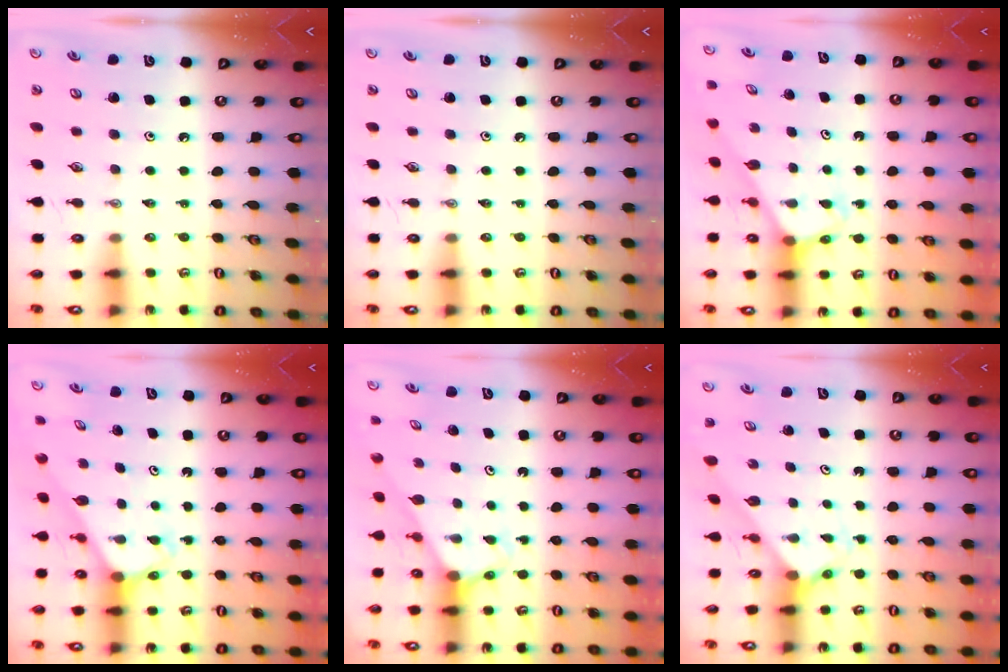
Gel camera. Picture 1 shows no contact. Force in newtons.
{"total": 0.0}
{"total": 3.0, "press": 3.0, "slide": 0.2}
{"total": 2.5, "press": 2.5, "slide": 0.2}
{"total": 2.7, "press": 2.7, "slide": 0.2}
{"total": 2.4, "press": 2.4, "slide": 0.2}